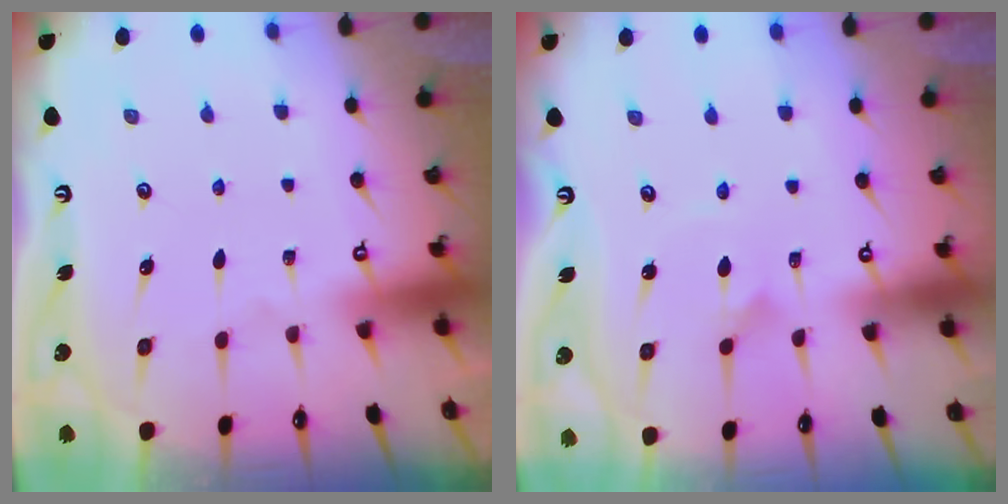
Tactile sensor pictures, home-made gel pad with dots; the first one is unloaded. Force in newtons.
{"total": 2.5, "press": 2.5, "slide": 0.1}